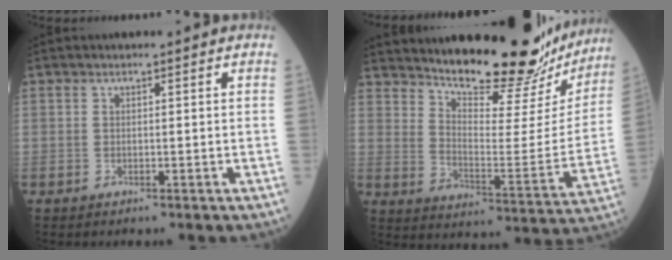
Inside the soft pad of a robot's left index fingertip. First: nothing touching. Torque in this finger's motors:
{"motor_torque": [0.40, -0.61, 0.58, 0.11]}